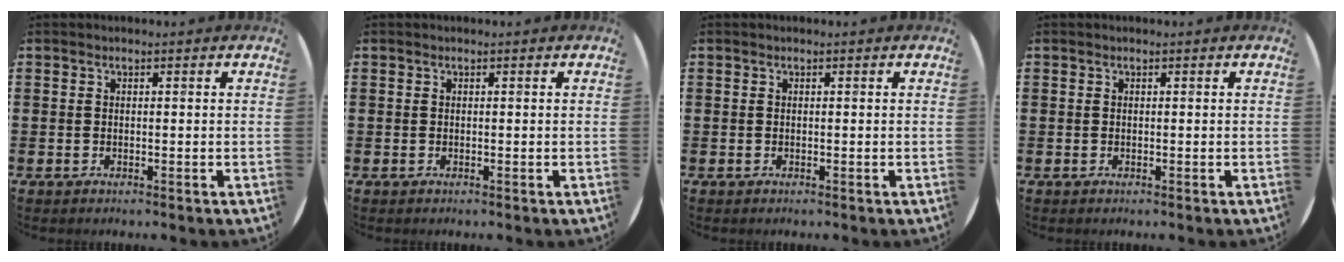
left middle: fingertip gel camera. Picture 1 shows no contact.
{"total": 0.0}
{"total": 0.0}
{"total": 0.0}